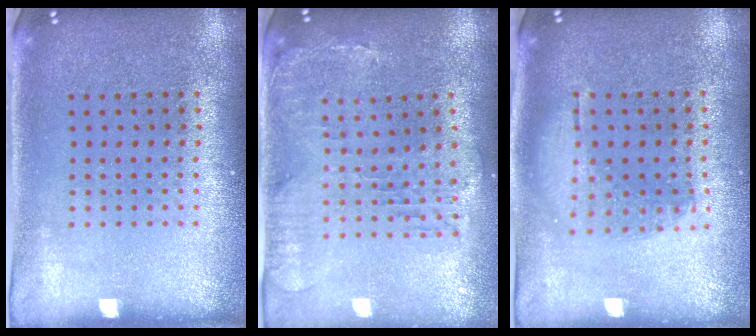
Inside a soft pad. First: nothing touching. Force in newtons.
{"total": 0.6, "press": 0.5, "slide": 0.3}
{"total": 1.0, "press": 0.9, "slide": 0.4}